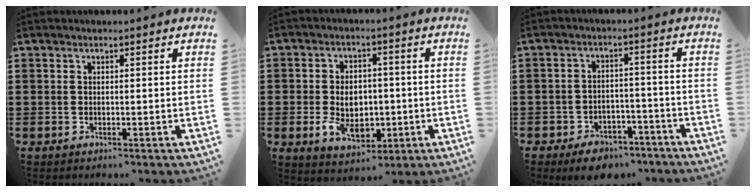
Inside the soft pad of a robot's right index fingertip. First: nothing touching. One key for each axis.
{"total": 6.6, "fx": -1.1, "fy": 4.7, "fz": 4.4, "tx": -0.078, "ty": 0.002, "tz": -0.021}
{"total": 4.5, "fx": -4.2, "fy": 1.4, "fz": 1.0, "tx": -0.018, "ty": 0.012, "tz": -0.081}